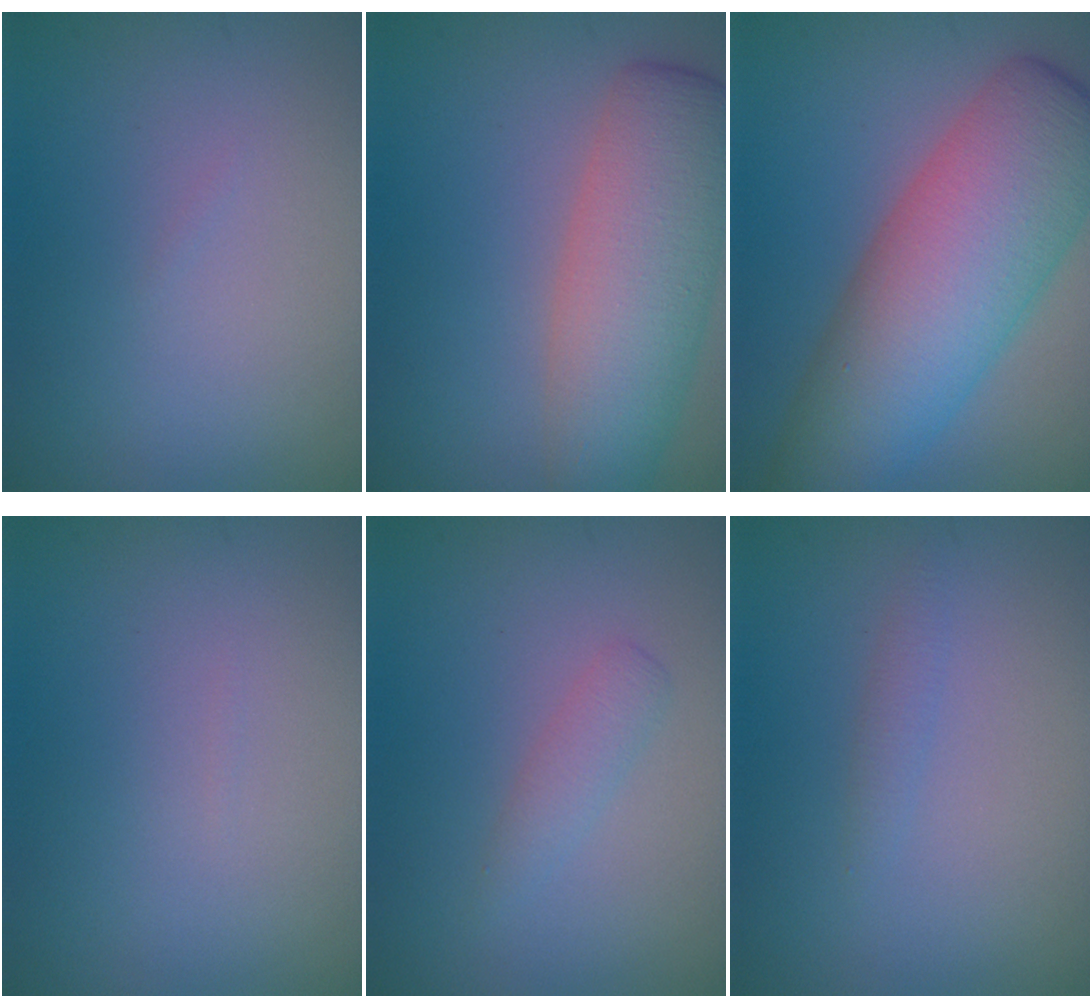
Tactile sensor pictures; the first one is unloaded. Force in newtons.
{"total": 7.4, "press": 7.4, "slide": 0.2}
{"total": 11.1, "press": 11.1, "slide": 0.5}
{"total": 0.0}
{"total": 1.5, "press": 1.5, "slide": 0.1}
{"total": 0.9, "press": 0.9, "slide": 0.1}